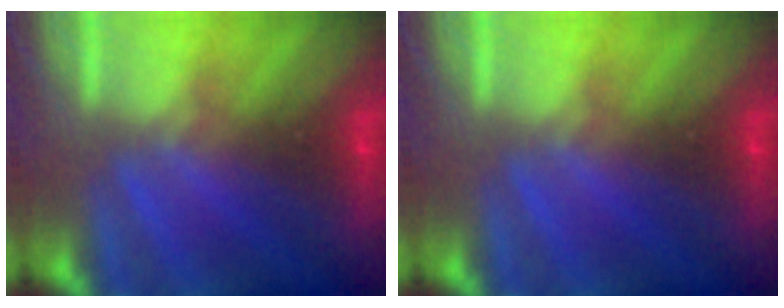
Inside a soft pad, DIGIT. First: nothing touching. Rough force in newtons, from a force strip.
{"total": 0.0}